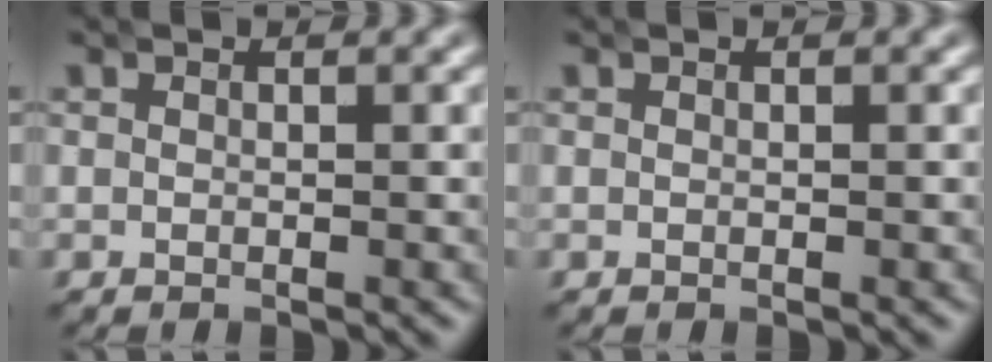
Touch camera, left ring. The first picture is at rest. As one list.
[{"total": 0.0}]